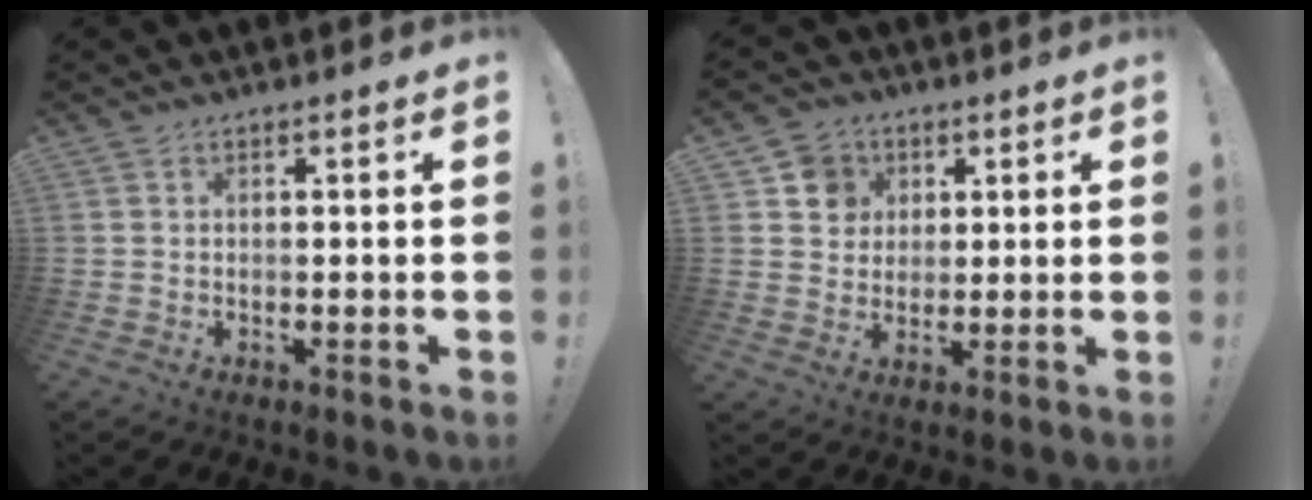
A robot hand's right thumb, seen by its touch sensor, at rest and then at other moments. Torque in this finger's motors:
{"motor_torque": [0.20, 0.97, 0.18, 0.06, -0.03]}